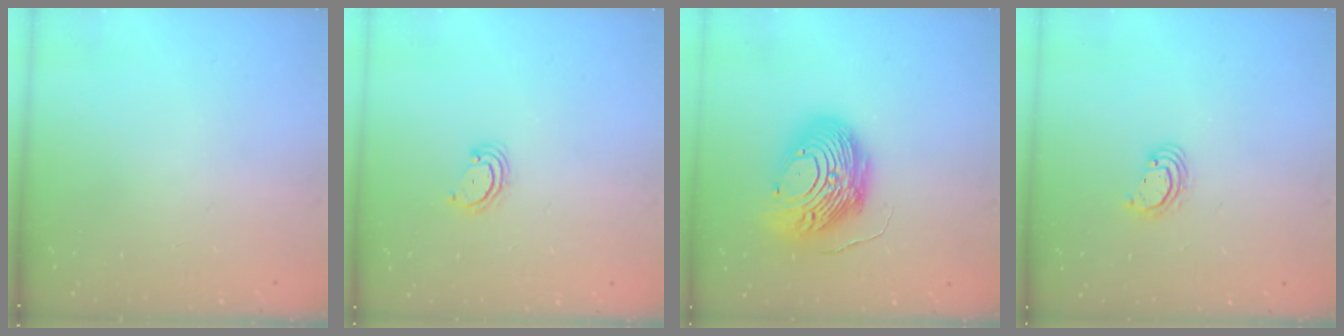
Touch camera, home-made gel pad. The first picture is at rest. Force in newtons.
{"total": 2.9, "press": 2.9, "slide": 0.3}
{"total": 15.5, "press": 15.4, "slide": 1.7}
{"total": 3.3, "press": 3.3, "slide": 0.2}